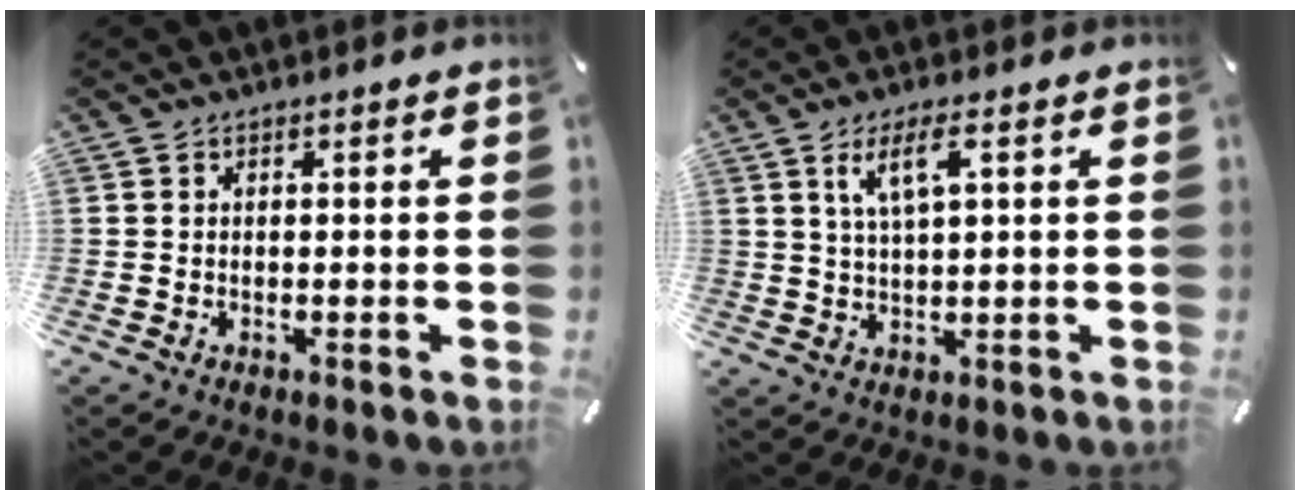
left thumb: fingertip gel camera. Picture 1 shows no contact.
{"total": 6.4, "force": [2.8, 1.6, 5.4], "torque": [-0.114, 0.005, 0.047]}